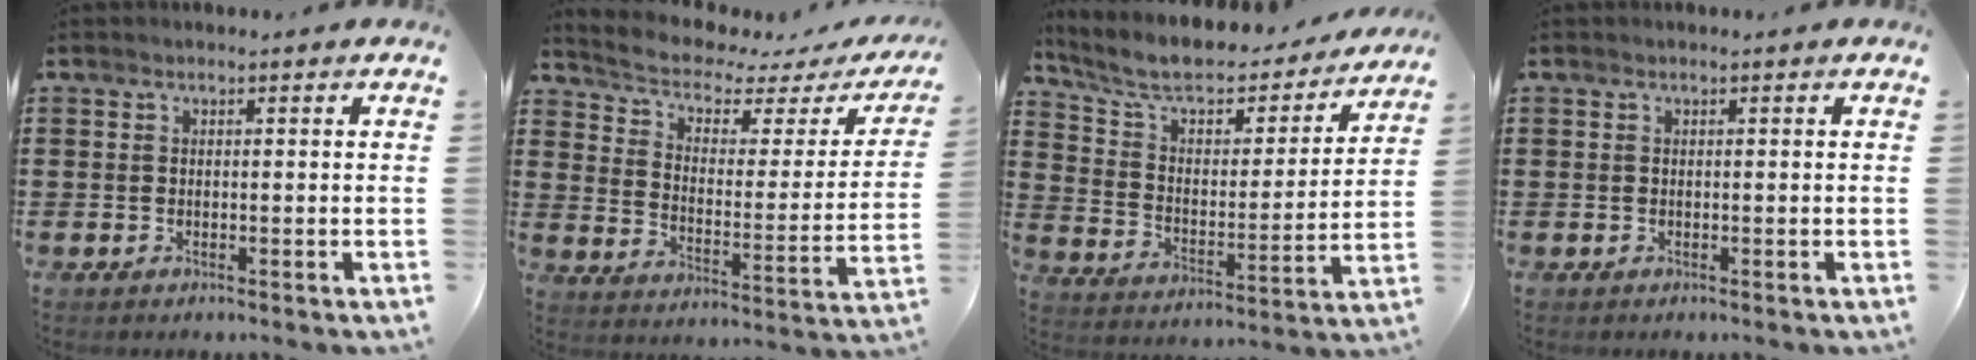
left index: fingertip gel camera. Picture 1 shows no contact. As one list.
[{"total": 4.2, "force": [3.4, 1.4, 2.1], "torque": [-0.062, -0.030, 0.052]}, {"total": 7.2, "force": [6.0, 2.2, 3.2], "torque": [-0.090, -0.040, 0.100]}, {"total": 0.0}]